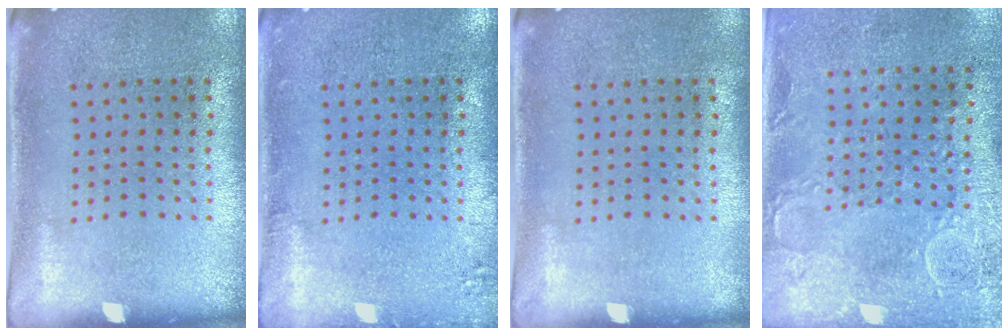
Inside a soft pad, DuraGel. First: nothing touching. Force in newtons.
{"total": 1.3, "press": 1.2, "slide": 0.3}
{"total": 0.0}
{"total": 2.9, "press": 2.4, "slide": 1.7}